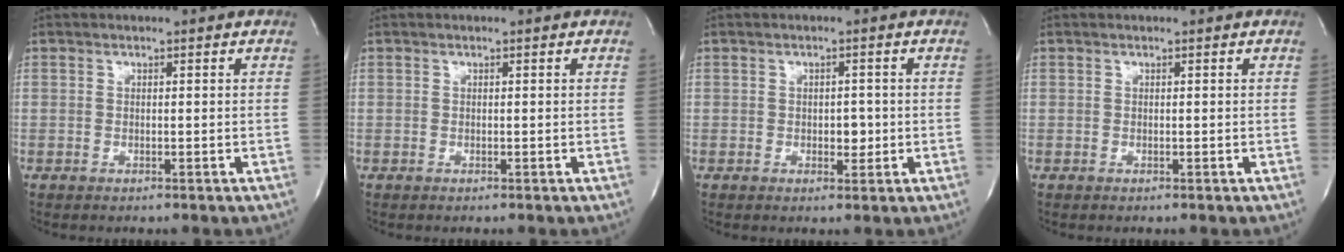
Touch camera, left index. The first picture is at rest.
{"total": 0.0}
{"total": 2.1, "force": [-0.5, 1.3, 1.6], "torque": [-0.018, -0.002, -0.005]}
{"total": 0.0}